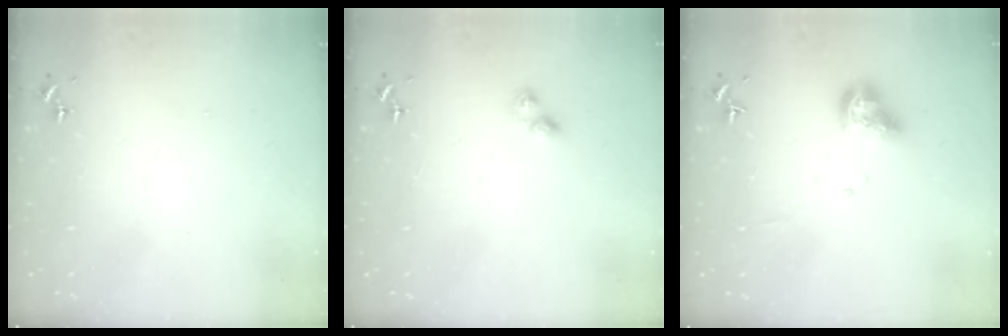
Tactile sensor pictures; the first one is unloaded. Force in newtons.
{"total": 3.8, "press": 3.8, "slide": 0.4}
{"total": 10.1, "press": 10.0, "slide": 1.1}